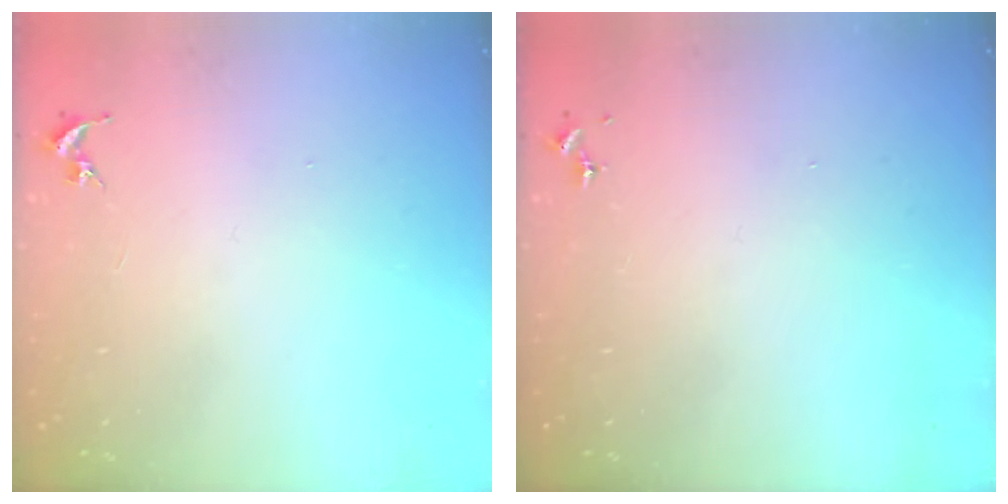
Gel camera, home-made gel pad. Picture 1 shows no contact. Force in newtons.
{"total": 0.0}